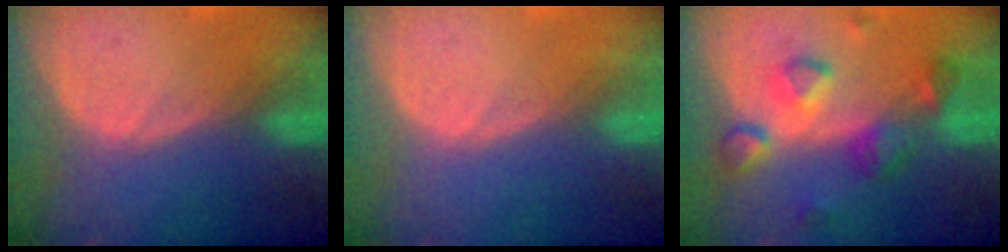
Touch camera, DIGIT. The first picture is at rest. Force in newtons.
{"total": 0.0}
{"total": 8.0, "press": 7.2, "slide": 3.5}